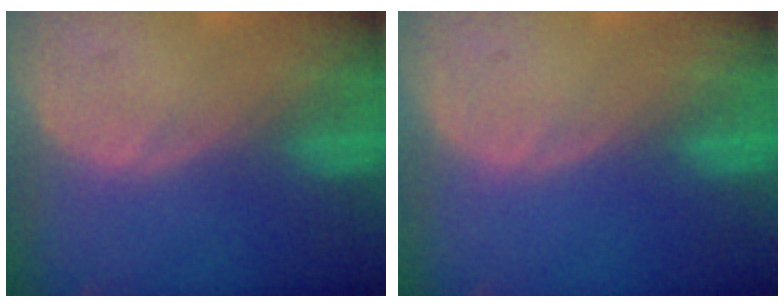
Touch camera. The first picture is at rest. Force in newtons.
{"total": 0.0}